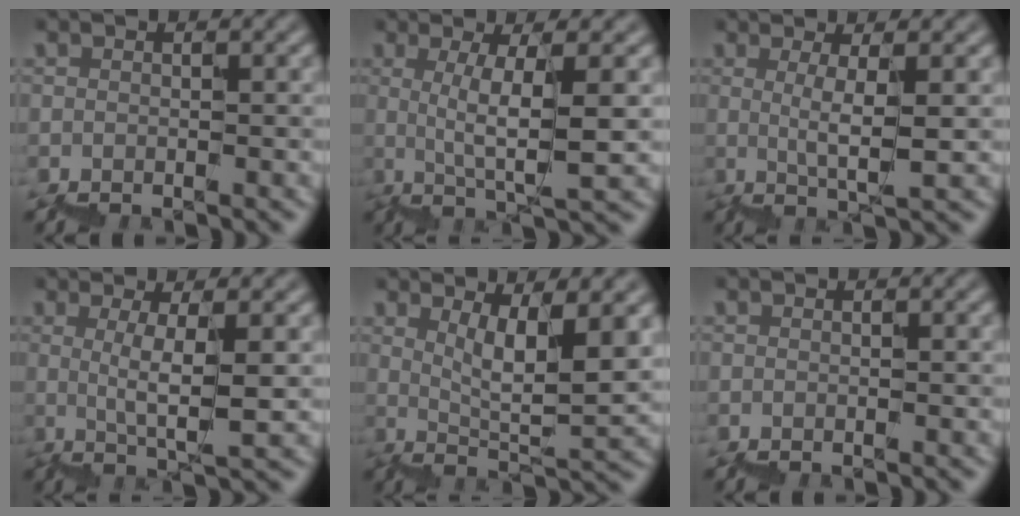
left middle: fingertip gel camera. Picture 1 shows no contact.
{"total": 4.0, "force": [1.6, 0.4, 3.7], "torque": [-0.065, 0.006, 0.034]}
{"total": 2.0, "force": [1.3, -0.1, 1.6], "torque": [-0.027, 0.003, 0.026]}
{"total": 2.6, "force": [1.4, 0.1, 2.2], "torque": [-0.037, 0.006, 0.031]}
{"total": 5.5, "force": [3.0, 1.0, 4.4], "torque": [-0.072, -0.003, 0.066]}
{"total": 0.0}